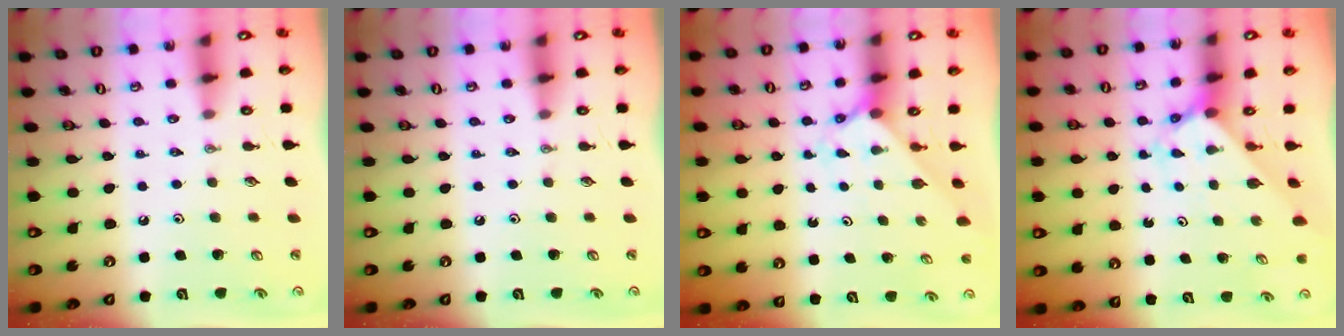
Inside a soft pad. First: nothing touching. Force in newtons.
{"total": 0.0}
{"total": 2.2, "press": 2.2, "slide": 0.2}
{"total": 2.3, "press": 2.3, "slide": 0.2}